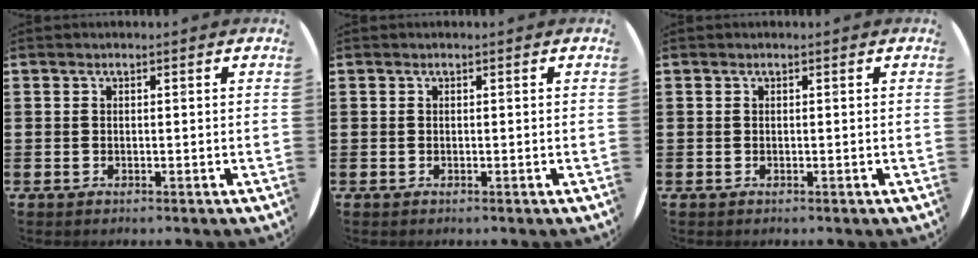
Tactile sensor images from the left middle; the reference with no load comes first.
{"total": 0.0}
{"total": 0.0}